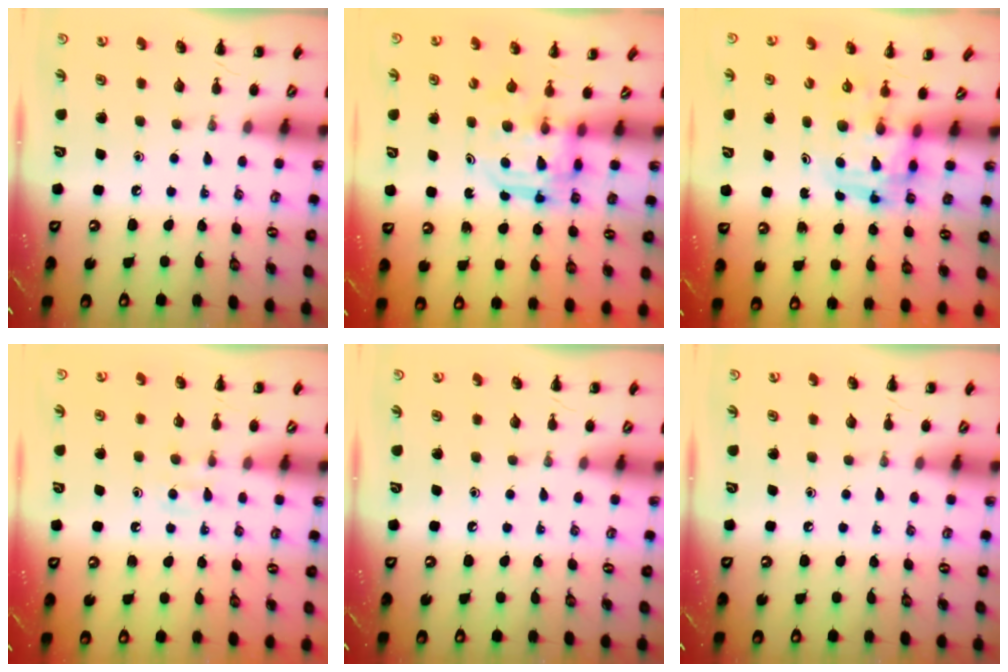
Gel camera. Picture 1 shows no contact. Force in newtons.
{"total": 3.1, "press": 3.1, "slide": 0.2}
{"total": 3.7, "press": 3.7, "slide": 0.6}
{"total": 4.6, "press": 4.5, "slide": 1.2}
{"total": 0.0}
{"total": 0.0}